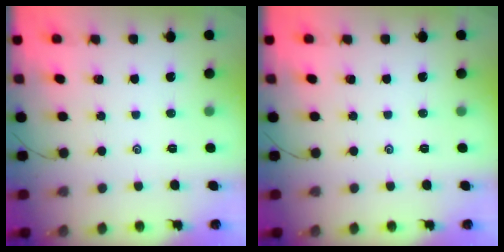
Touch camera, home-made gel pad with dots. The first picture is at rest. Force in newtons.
{"total": 0.0}